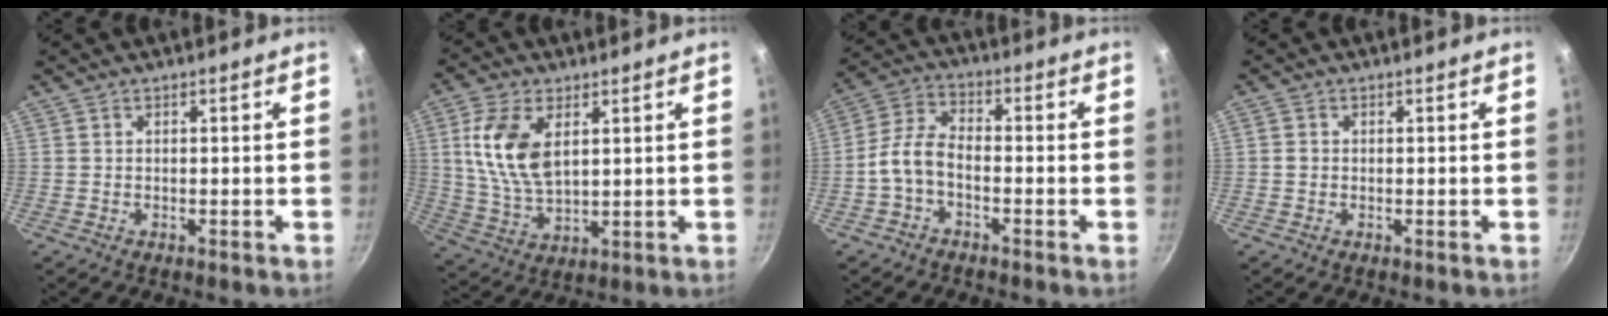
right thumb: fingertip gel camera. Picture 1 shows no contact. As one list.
[{"total": 12.2, "force": [3.5, 6.8, 9.5], "torque": [-0.183, -0.017, 0.074]}, {"total": 6.7, "force": [-2.6, 3.8, 4.9], "torque": [-0.100, 0.037, -0.063]}, {"total": 1.2, "force": [-0.1, 1.1, 0.6], "torque": [-0.010, 0.006, -0.003]}]